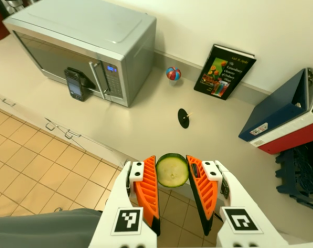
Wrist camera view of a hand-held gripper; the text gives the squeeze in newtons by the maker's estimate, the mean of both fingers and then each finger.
{"total": 8.9, "left": 9.0, "right": 8.8}